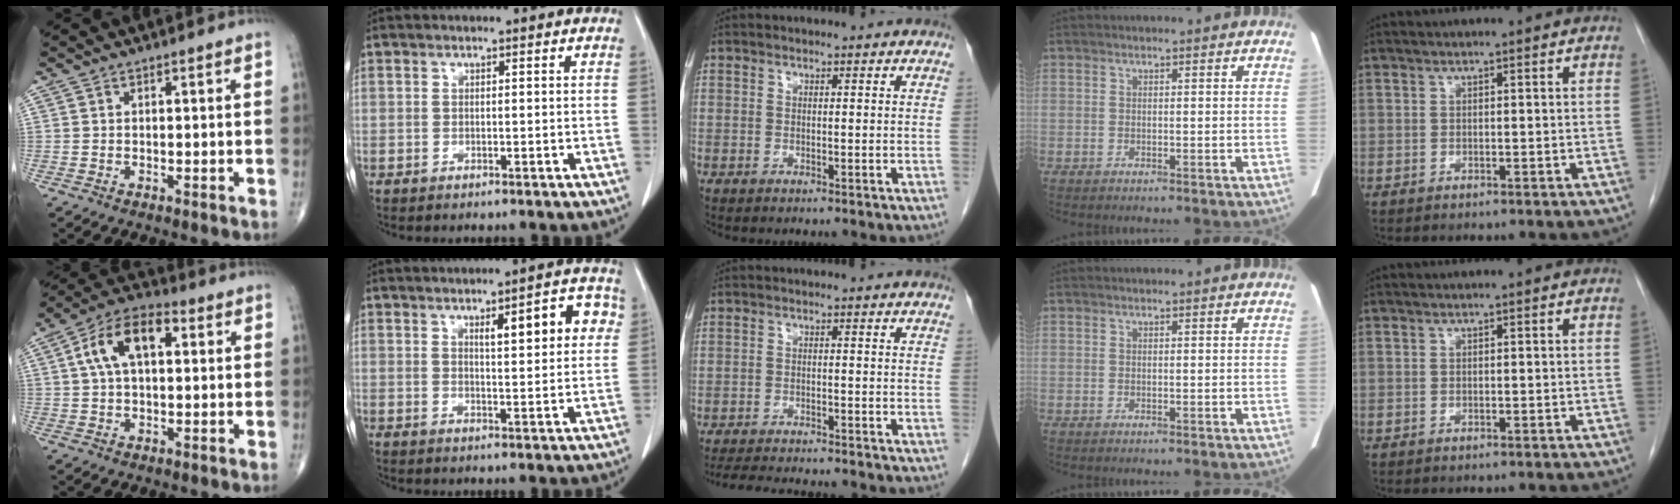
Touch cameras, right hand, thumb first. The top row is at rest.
{"thumb": {"total": 11.4, "force": [2.7, 6.1, 9.2], "torque": [-0.167, 0.028, 0.040]}, "index": {"total": 8.5, "force": [3.1, 2.1, 7.6], "torque": [-0.099, 0.017, 0.041]}, "middle": {"total": 11.6, "force": [-10.6, 1.0, 4.6], "torque": [-0.066, -0.014, -0.144]}}